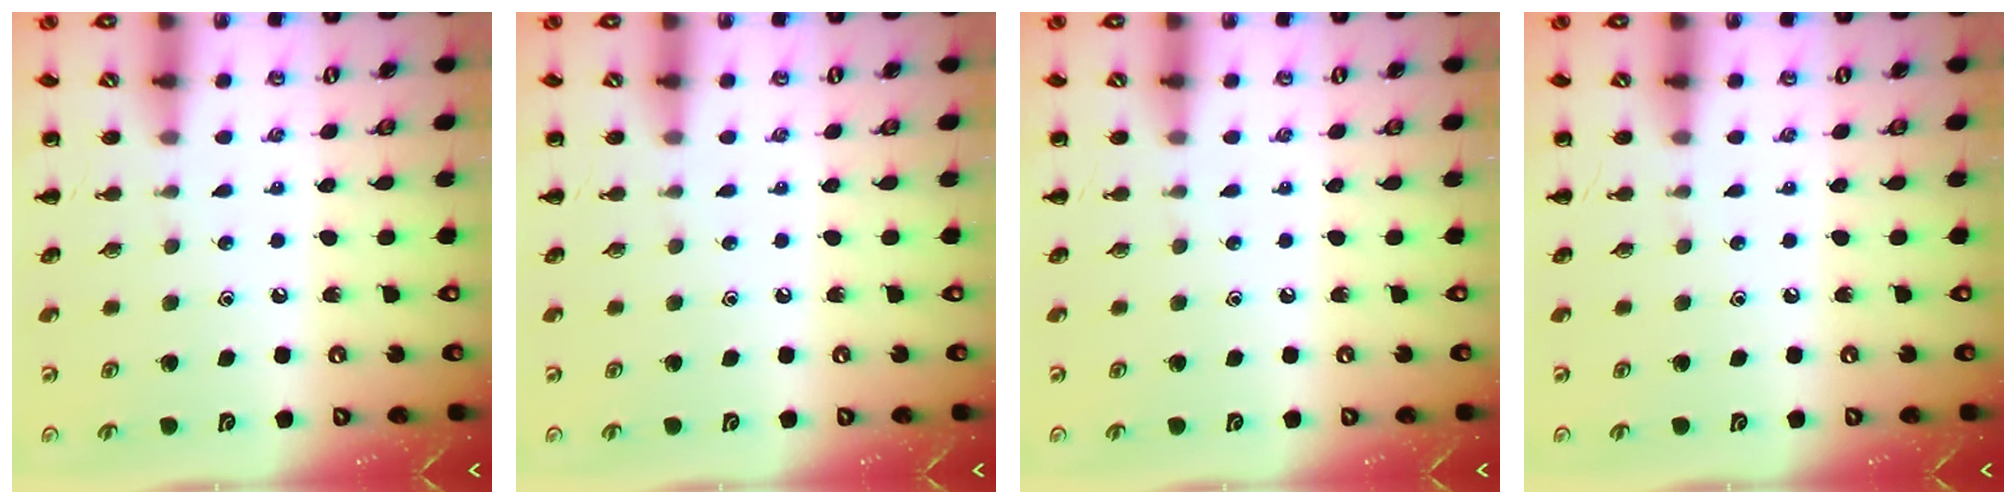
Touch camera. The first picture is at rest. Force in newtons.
{"total": 0.0}
{"total": 0.0}
{"total": 0.0}